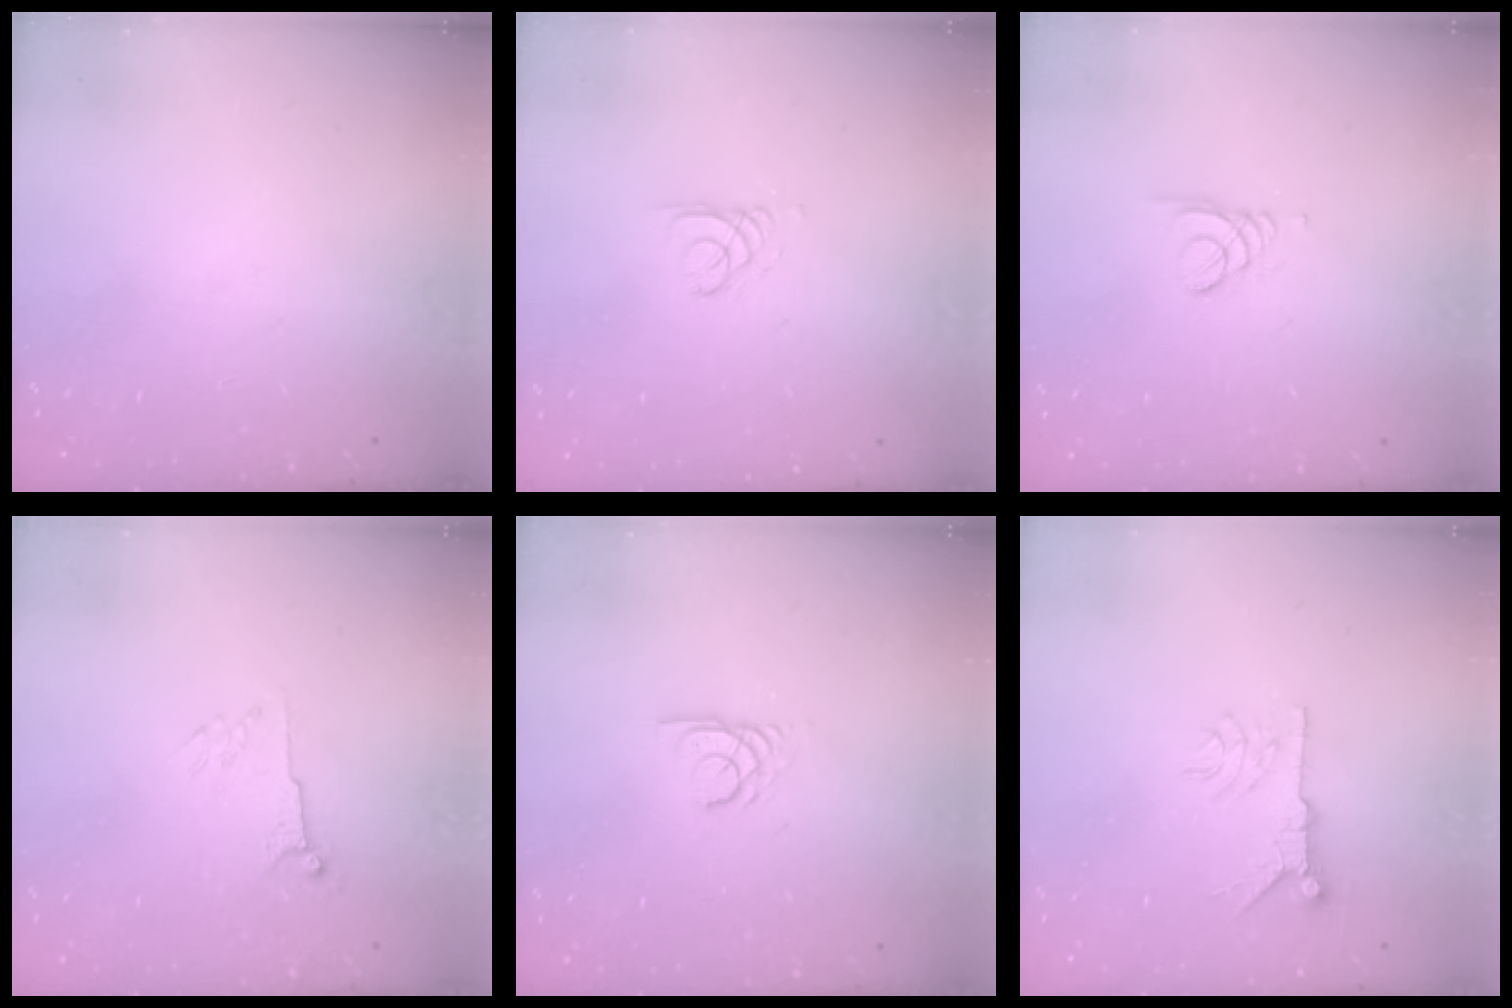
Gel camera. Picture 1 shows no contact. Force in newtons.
{"total": 1.3, "press": 1.3, "slide": 0.1}
{"total": 1.5, "press": 1.5, "slide": 0.1}
{"total": 4.5, "press": 4.4, "slide": 1.0}
{"total": 2.7, "press": 2.7, "slide": 0.1}
{"total": 7.3, "press": 7.3, "slide": 0.7}